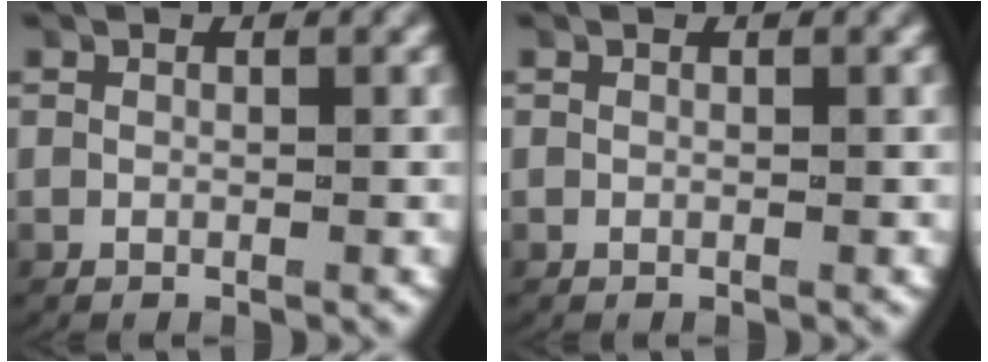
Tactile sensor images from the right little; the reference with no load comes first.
{"total": 0.0}